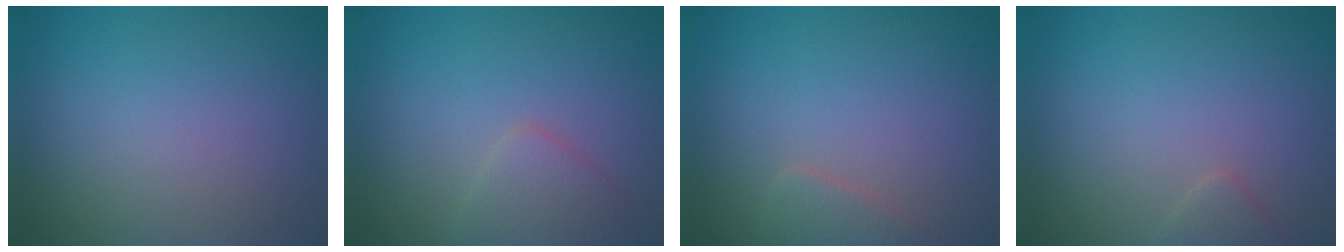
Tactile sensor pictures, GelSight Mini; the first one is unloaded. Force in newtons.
{"total": 2.3, "press": 2.3, "slide": 0.1}
{"total": 2.0, "press": 2.0, "slide": 0.1}
{"total": 1.2, "press": 1.2, "slide": 0.1}